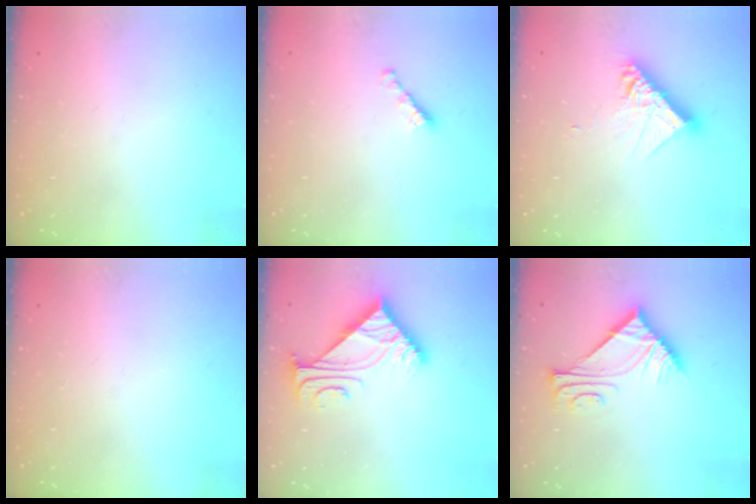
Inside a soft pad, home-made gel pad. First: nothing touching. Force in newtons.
{"total": 2.7, "press": 2.6, "slide": 0.7}
{"total": 12.1, "press": 12.0, "slide": 1.1}
{"total": 0.0}
{"total": 6.1, "press": 6.1, "slide": 0.7}
{"total": 7.7, "press": 7.7, "slide": 0.1}